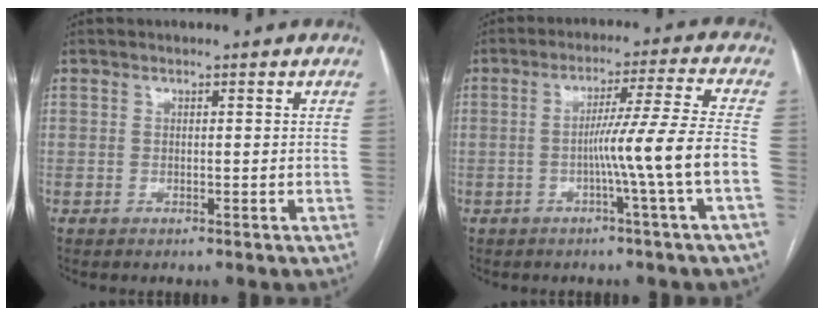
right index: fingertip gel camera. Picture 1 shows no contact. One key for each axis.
{"total": 9.5, "fx": -2.6, "fy": -2.5, "fz": 8.8, "tx": -0.145, "ty": 0.006, "tz": -0.042}